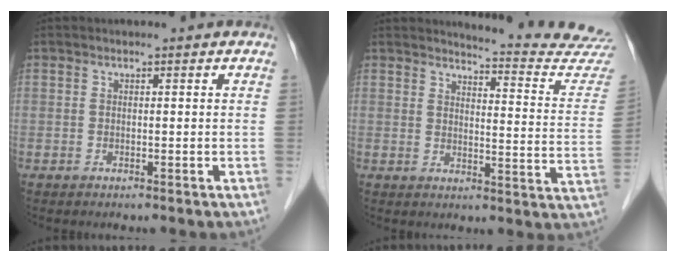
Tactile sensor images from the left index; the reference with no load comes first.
{"total": 16.0, "force": [15.9, -0.9, 1.7], "torque": [-0.010, -0.133, 0.158]}